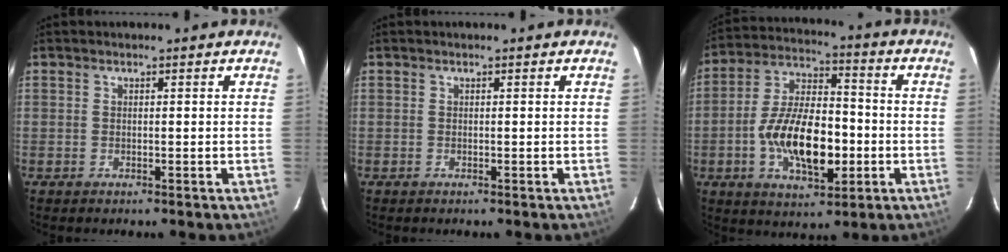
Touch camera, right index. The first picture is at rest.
{"total": 0.0}
{"total": 16.1, "force": [-3.8, 7.4, 13.7], "torque": [-0.260, 0.006, -0.062]}